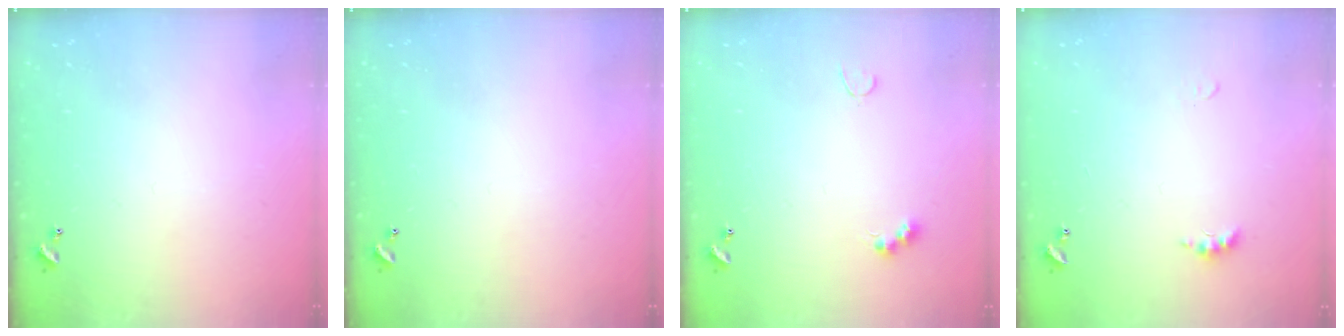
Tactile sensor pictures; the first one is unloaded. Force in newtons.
{"total": 0.0}
{"total": 4.0, "press": 3.9, "slide": 0.8}
{"total": 3.2, "press": 3.1, "slide": 0.6}